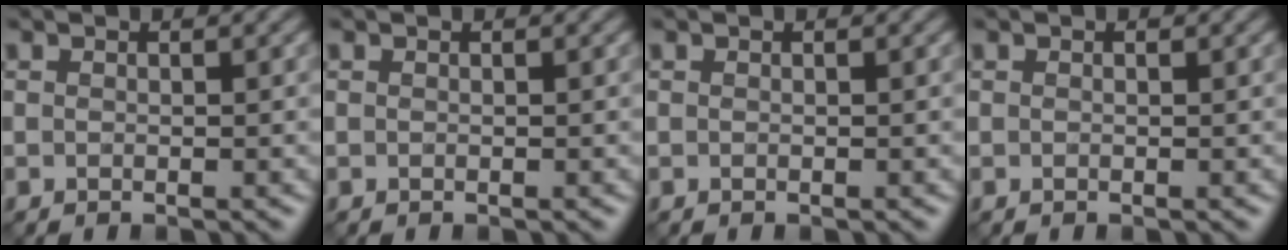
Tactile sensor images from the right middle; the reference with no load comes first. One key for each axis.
{"total": 0.0}
{"total": 0.0}
{"total": 0.0}